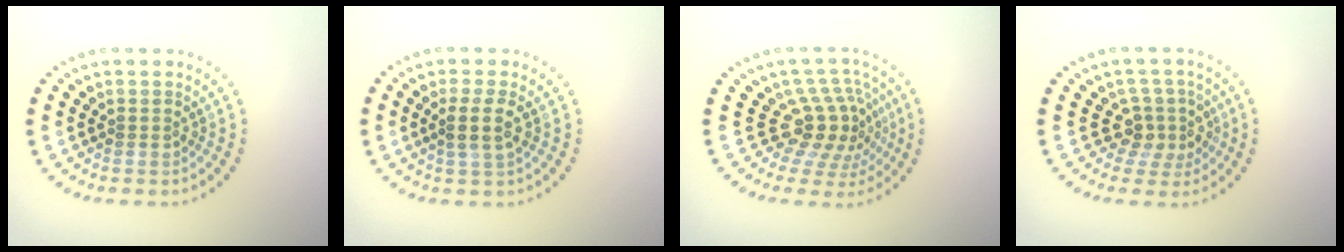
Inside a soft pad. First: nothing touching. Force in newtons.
{"total": 2.4, "press": 2.0, "slide": 1.3}
{"total": 4.4, "press": 3.0, "slide": 3.2}
{"total": 3.0, "press": 2.3, "slide": 1.9}